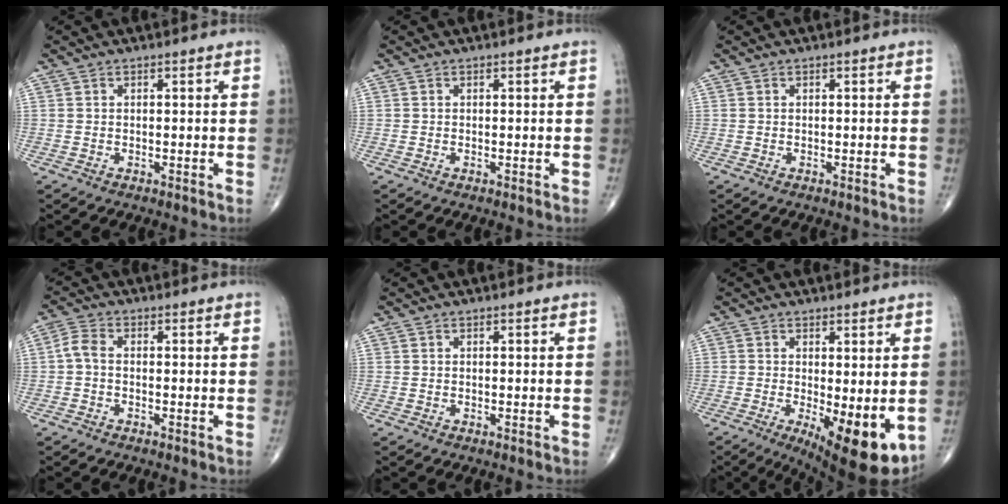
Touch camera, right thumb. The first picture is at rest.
{"total": 0.0}
{"total": 0.0}
{"total": 2.9, "force": [-0.5, 1.6, 2.3], "torque": [-0.052, 0.008, -0.018]}
{"total": 0.0}
{"total": 11.7, "force": [-2.6, 4.0, 10.7], "torque": [-0.147, -0.026, -0.026]}